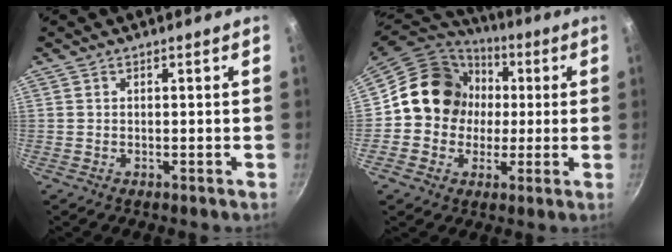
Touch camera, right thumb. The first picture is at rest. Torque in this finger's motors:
{"motor_torque": [1.89, 1.73, 0.62, -0.63, 0.10]}